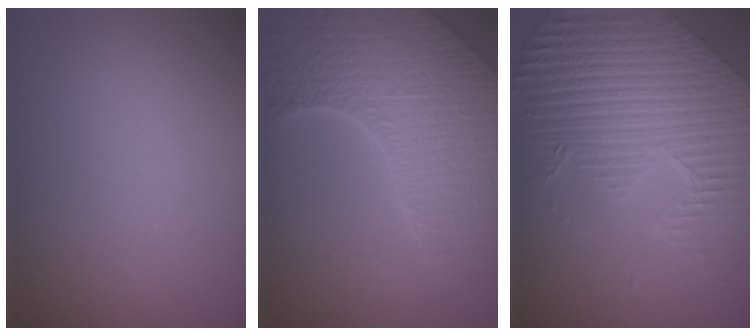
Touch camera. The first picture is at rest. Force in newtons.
{"total": 8.2, "press": 5.9, "slide": 5.8}
{"total": 8.8, "press": 6.5, "slide": 6.0}